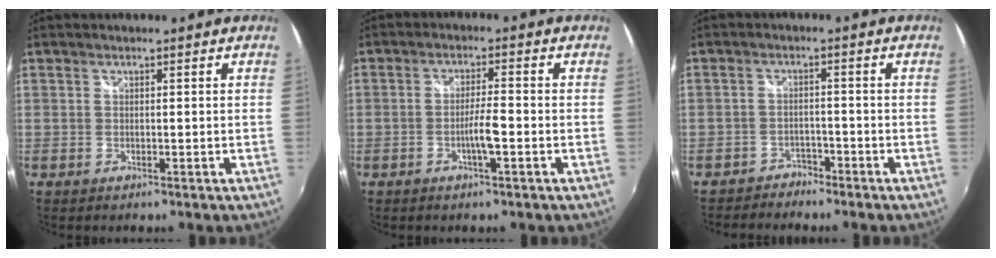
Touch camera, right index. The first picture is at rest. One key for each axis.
{"total": 4.0, "fx": -1.6, "fy": 0.2, "fz": 3.7, "tx": -0.067, "ty": -0.001, "tz": -0.029}
{"total": 3.3, "fx": -3.0, "fy": 1.4, "fz": -0.2, "tx": -0.005, "ty": 0.006, "tz": -0.056}